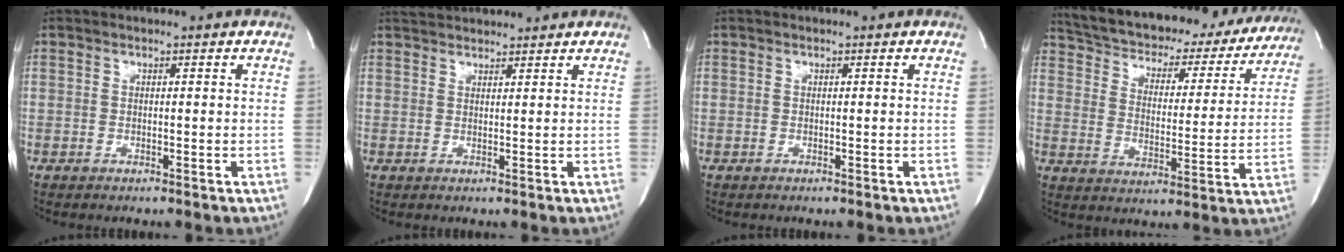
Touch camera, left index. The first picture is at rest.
{"total": 5.8, "force": [5.6, 0.8, 1.3], "torque": [-0.023, 0.034, 0.085]}
{"total": 0.0}
{"total": 25.4, "force": [22.6, 8.3, 8.0], "torque": [-0.132, -0.015, 0.291]}